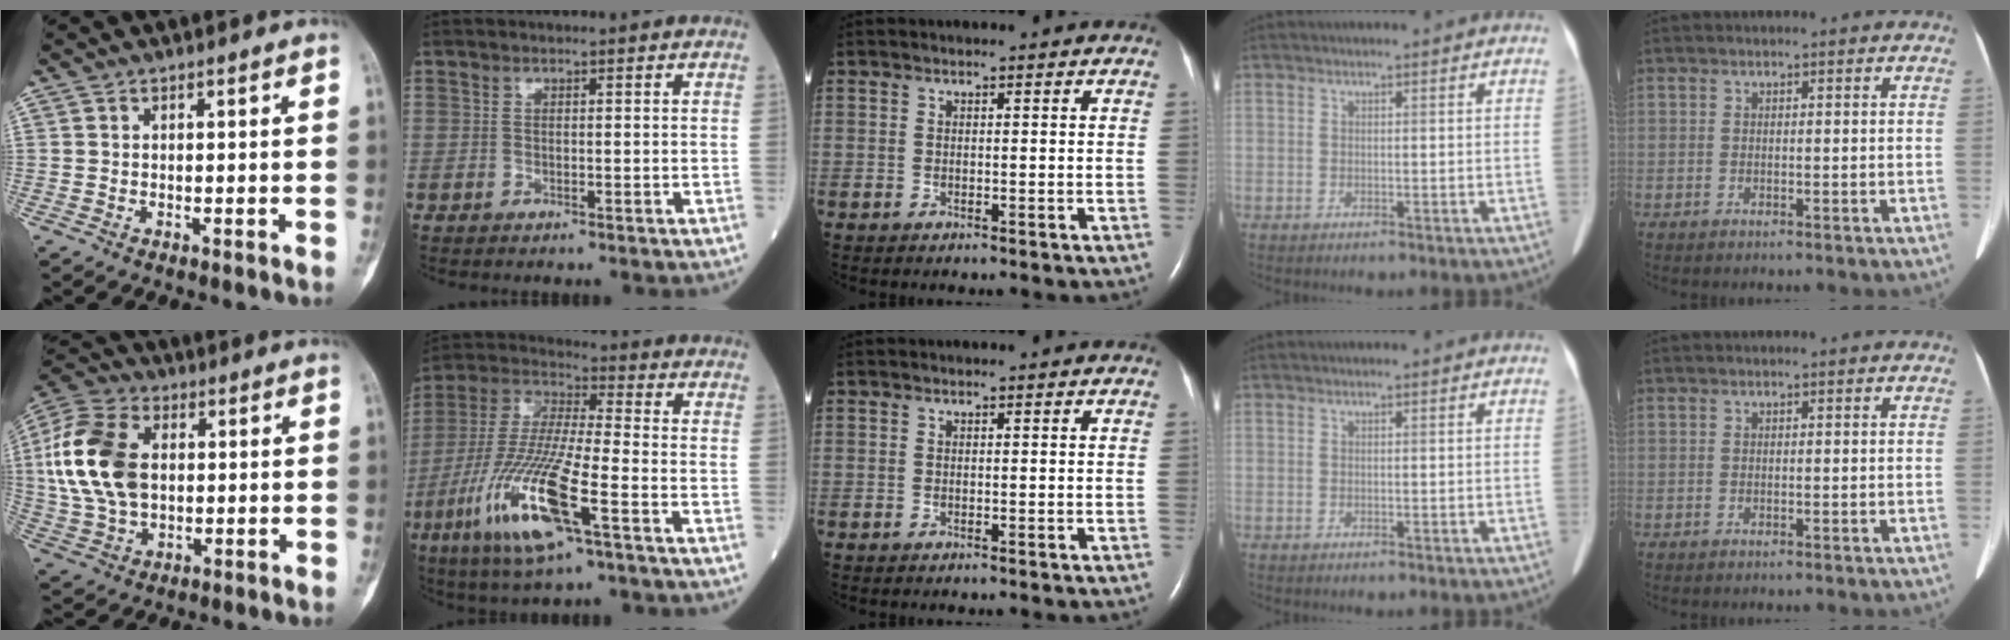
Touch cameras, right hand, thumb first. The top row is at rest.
{"thumb": {"total": 17.0, "force": [2.0, 11.2, 12.7], "torque": [-0.254, 0.012, 0.037]}, "index": {"total": 17.2, "force": [-7.3, 2.0, 15.5], "torque": [-0.335, -0.027, -0.138]}}